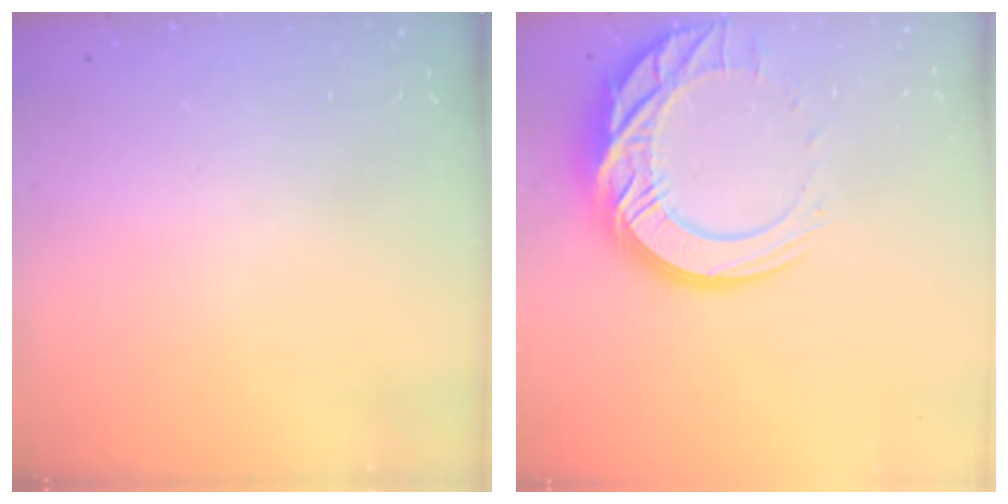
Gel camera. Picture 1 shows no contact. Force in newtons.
{"total": 18.7, "press": 18.6, "slide": 1.8}